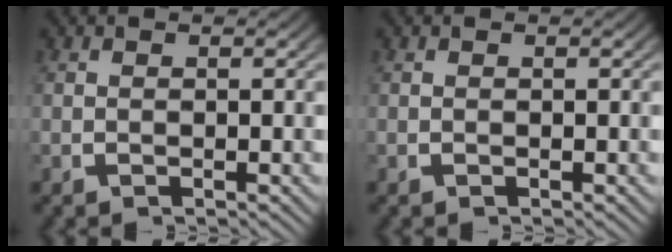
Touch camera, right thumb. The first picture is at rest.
{"total": 0.0}